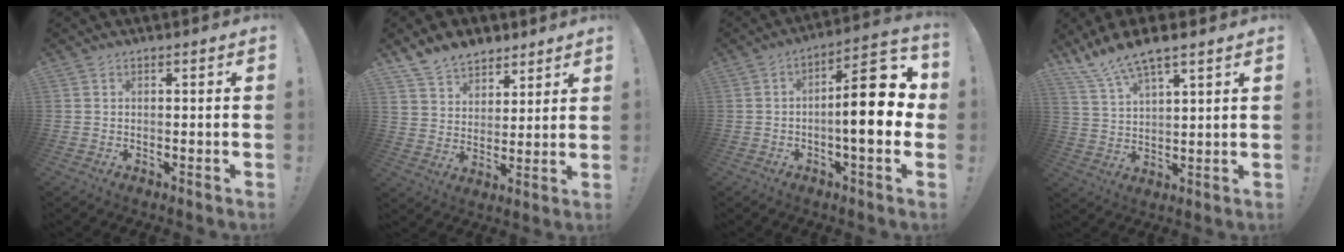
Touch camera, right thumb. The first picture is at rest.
{"total": 10.2, "force": [8.0, 6.0, 1.9], "torque": [-0.040, -0.060, 0.160]}
{"total": 17.8, "force": [0.5, 5.5, 16.9], "torque": [-0.222, -0.002, 0.002]}
{"total": 8.9, "force": [7.6, 1.2, 4.4], "torque": [-0.091, -0.042, 0.139]}